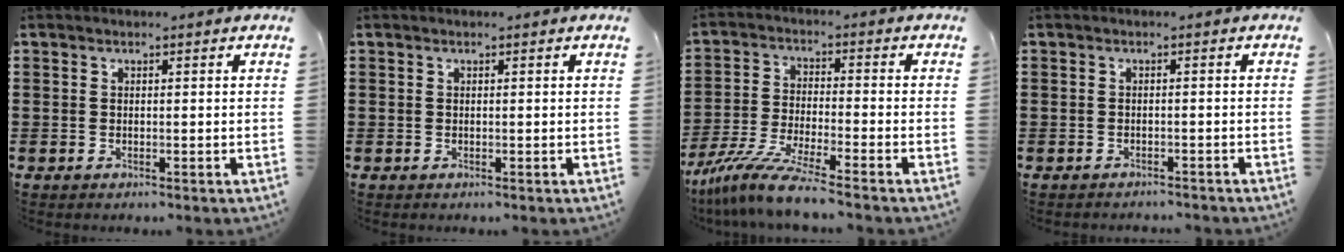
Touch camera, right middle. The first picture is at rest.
{"total": 0.0}
{"total": 8.4, "force": [-7.3, 0.0, 4.1], "torque": [-0.090, -0.008, -0.145]}
{"total": 1.3, "force": [-1.2, 0.2, -0.2], "torque": [0.000, 0.005, -0.029]}